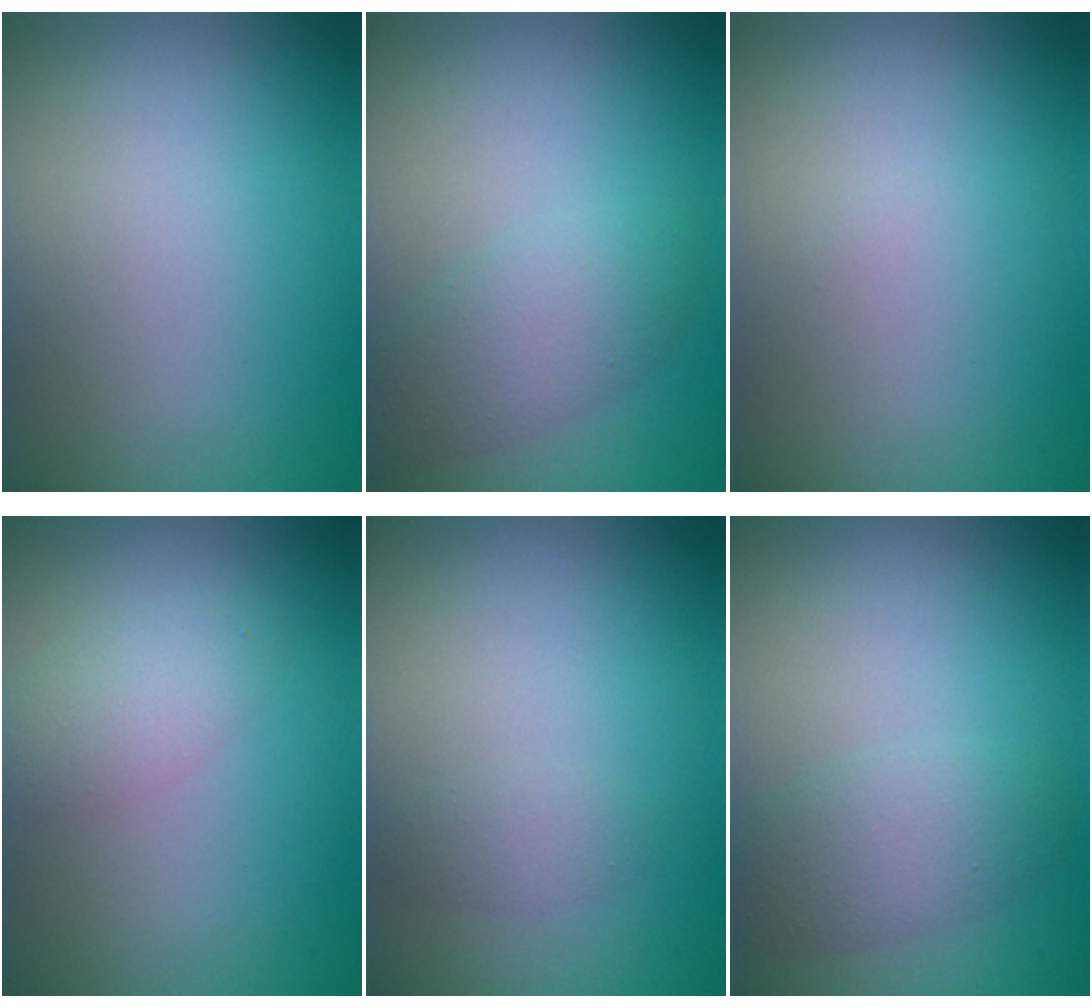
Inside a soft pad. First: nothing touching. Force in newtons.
{"total": 3.3, "press": 3.3, "slide": 0.1}
{"total": 0.0}
{"total": 2.2, "press": 2.2, "slide": 0.1}
{"total": 1.1, "press": 1.1, "slide": 0.0}
{"total": 2.9, "press": 2.9, "slide": 0.0}